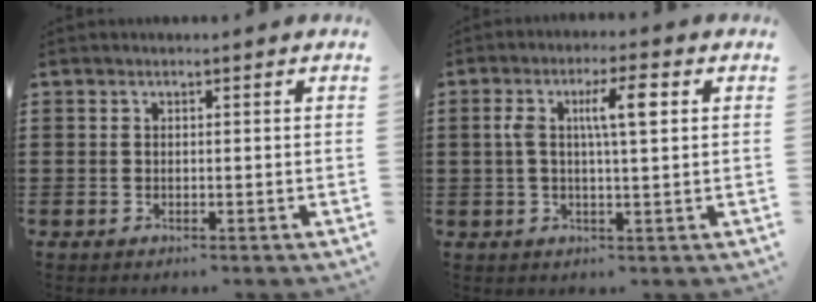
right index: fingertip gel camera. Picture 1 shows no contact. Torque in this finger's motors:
{"motor_torque": [0.41, -0.06, 0.26, 0.07]}